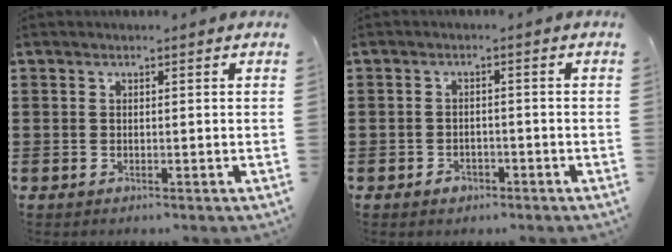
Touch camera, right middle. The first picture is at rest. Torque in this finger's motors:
{"motor_torque": [0.70, -0.29, 0.01, 0.01]}